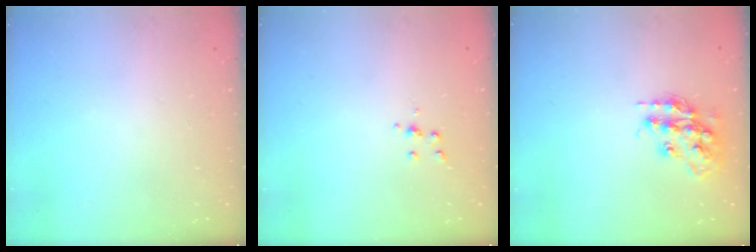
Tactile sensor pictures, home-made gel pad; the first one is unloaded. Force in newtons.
{"total": 3.6, "press": 3.6, "slide": 0.3}
{"total": 14.9, "press": 14.8, "slide": 0.9}